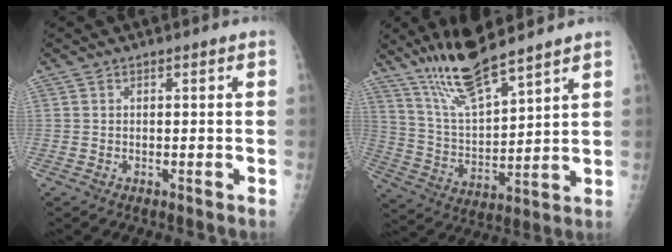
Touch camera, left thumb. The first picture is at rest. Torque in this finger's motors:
{"motor_torque": [1.06, -0.98, 0.72, -0.56, 0.10]}